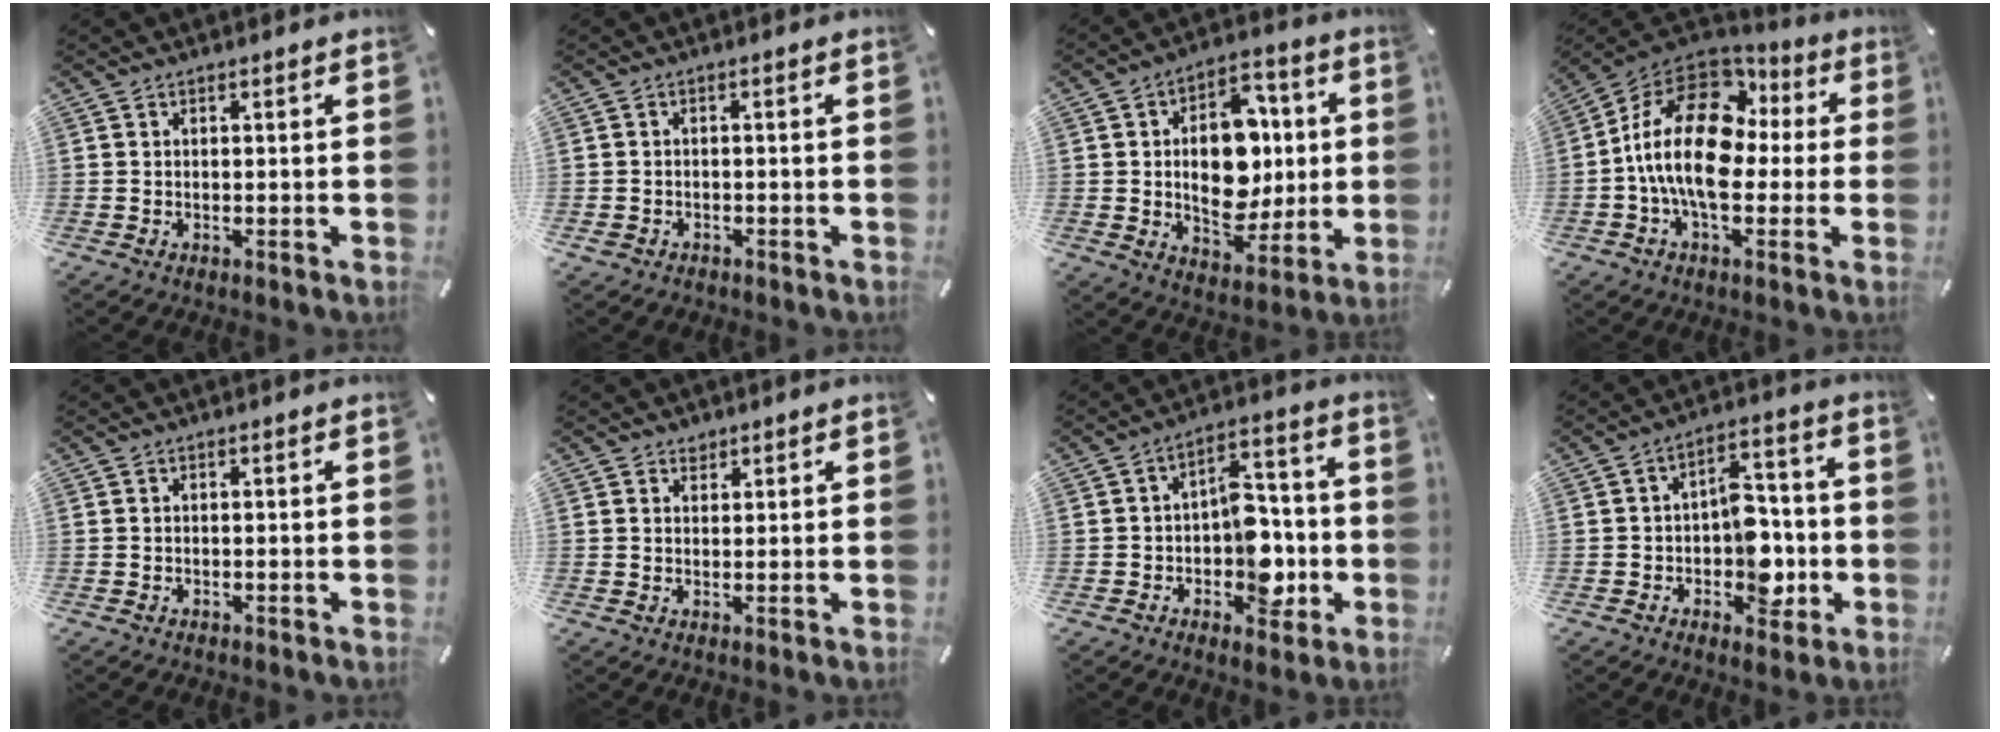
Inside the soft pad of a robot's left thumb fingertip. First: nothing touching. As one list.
[{"total": 1.7, "force": [-1.2, 1.1, 0.3], "torque": [-0.007, 0.006, -0.026]}, {"total": 16.8, "force": [0.3, 12.0, 11.7], "torque": [-0.174, 0.000, 0.009]}, {"total": 19.5, "force": [-1.2, 12.1, 15.3], "torque": [-0.299, 0.018, -0.020]}, {"total": 0.0}, {"total": 1.6, "force": [1.1, 1.2, 0.2], "torque": [0.012, -0.006, 0.017]}, {"total": 11.8, "force": [-2.7, 8.3, 7.9], "torque": [-0.088, 0.015, -0.044]}, {"total": 11.0, "force": [-2.3, 7.7, 7.5], "torque": [-0.091, 0.016, -0.038]}]